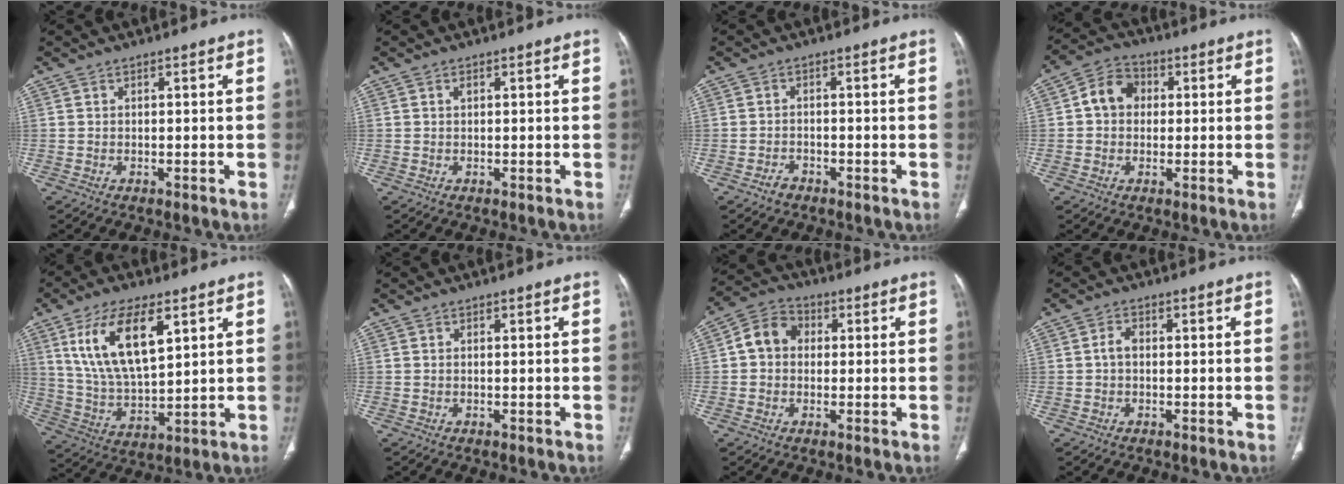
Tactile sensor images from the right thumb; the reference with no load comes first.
{"total": 0.6, "force": [0.2, 0.4, 0.4], "torque": [-0.009, 0.004, 0.004]}
{"total": 1.9, "force": [-1.4, 1.1, 0.6], "torque": [-0.014, 0.009, -0.023]}
{"total": 7.2, "force": [0.8, 5.9, 3.9], "torque": [-0.050, 0.017, 0.004]}
{"total": 16.0, "force": [6.8, 7.1, 12.6], "torque": [-0.223, -0.025, 0.137]}
{"total": 0.0}
{"total": 7.1, "force": [0.6, 5.9, 3.9], "torque": [-0.055, 0.020, -0.002]}
{"total": 2.0, "force": [-0.2, 1.3, 1.5], "torque": [-0.026, 0.006, -0.008]}